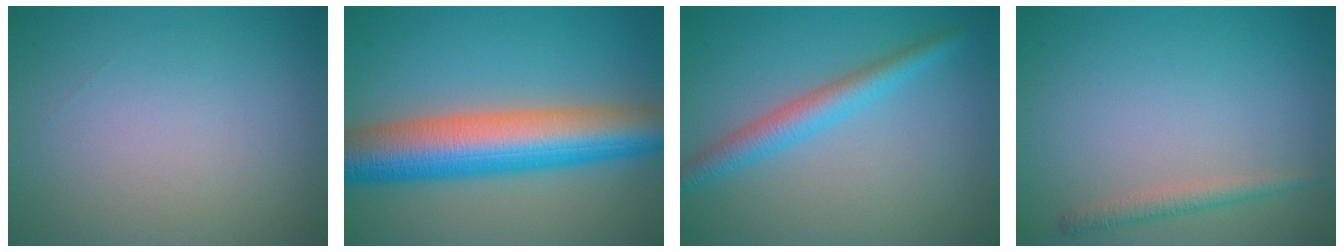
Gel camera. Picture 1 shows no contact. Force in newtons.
{"total": 10.6, "press": 10.6, "slide": 0.3}
{"total": 3.1, "press": 3.1, "slide": 0.1}
{"total": 1.5, "press": 1.5, "slide": 0.1}